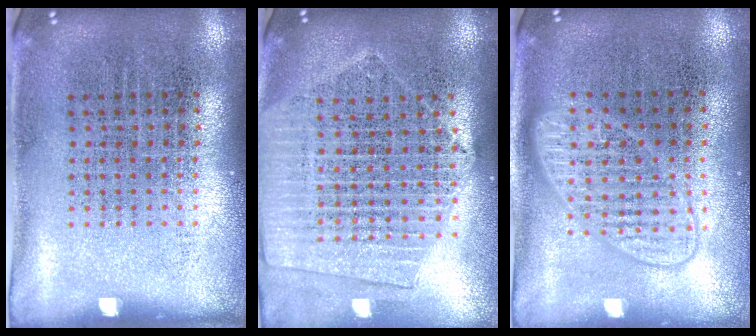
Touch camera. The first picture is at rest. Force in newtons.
{"total": 2.0, "press": 1.8, "slide": 0.9}
{"total": 1.5, "press": 1.5, "slide": 0.2}